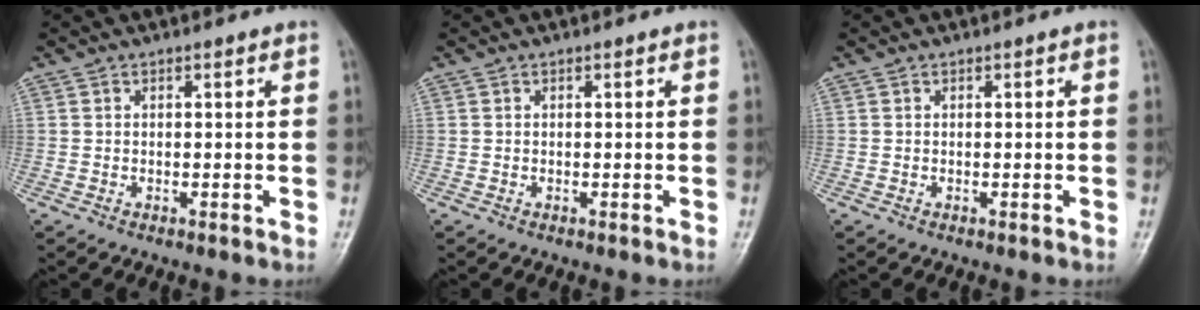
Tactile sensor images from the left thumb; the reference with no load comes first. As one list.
[{"total": 0.0}, {"total": 0.0}]